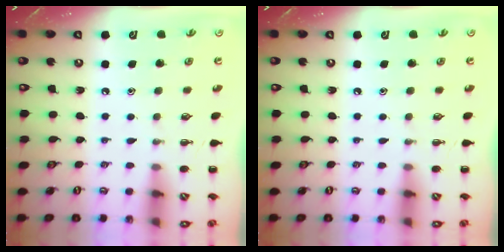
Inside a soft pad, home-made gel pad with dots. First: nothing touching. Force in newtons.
{"total": 0.0}